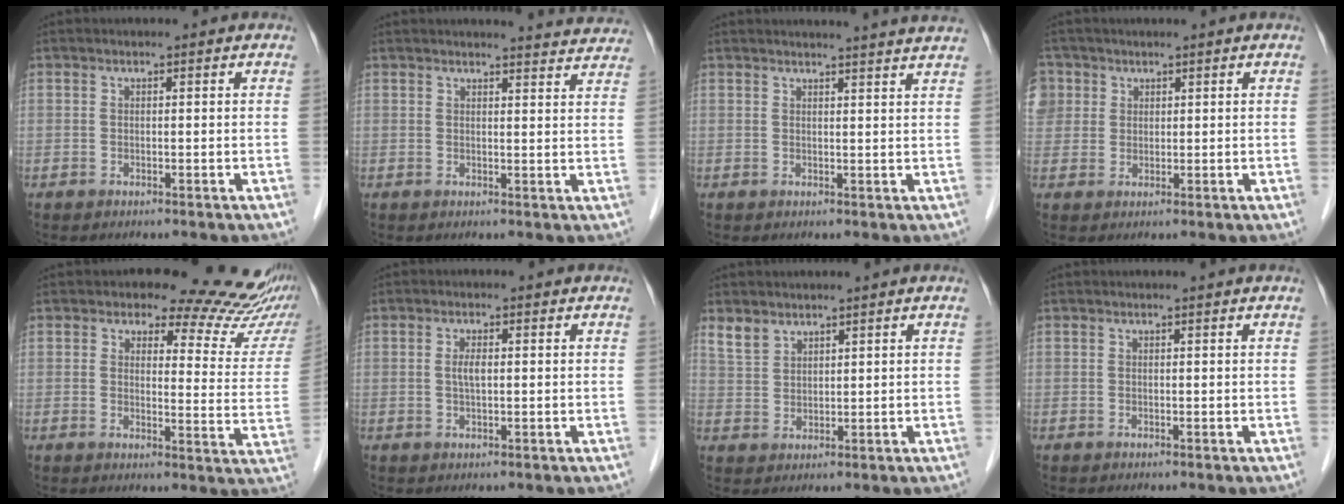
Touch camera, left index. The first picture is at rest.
{"total": 7.8, "force": [7.8, 0.4, 0.9], "torque": [-0.001, -0.014, 0.068]}
{"total": 9.2, "force": [8.8, -1.1, 2.3], "torque": [-0.022, -0.018, 0.084]}
{"total": 8.3, "force": [3.4, 7.2, 2.3], "torque": [-0.086, 0.025, 0.076]}
{"total": 14.9, "force": [13.4, 4.9, 4.3], "torque": [-0.015, -0.060, 0.119]}
{"total": 1.9, "force": [0.2, 0.6, 1.8], "torque": [-0.040, -0.001, 0.005]}
{"total": 3.3, "force": [2.8, 1.7, 0.6], "torque": [-0.016, 0.006, 0.064]}
{"total": 0.6, "force": [0.6, -0.1, 0.1], "torque": [-0.007, -0.003, 0.012]}